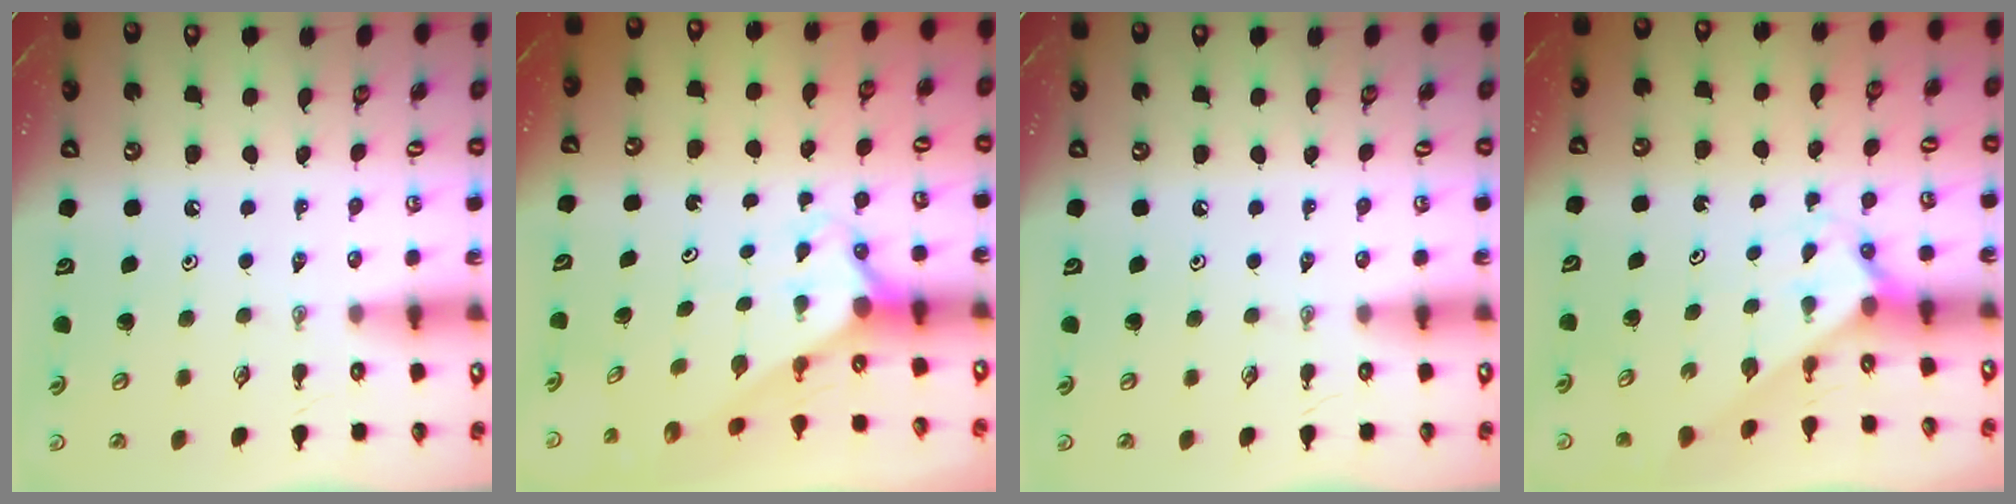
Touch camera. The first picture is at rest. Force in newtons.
{"total": 2.2, "press": 2.2, "slide": 0.2}
{"total": 0.0}
{"total": 2.2, "press": 2.2, "slide": 0.2}